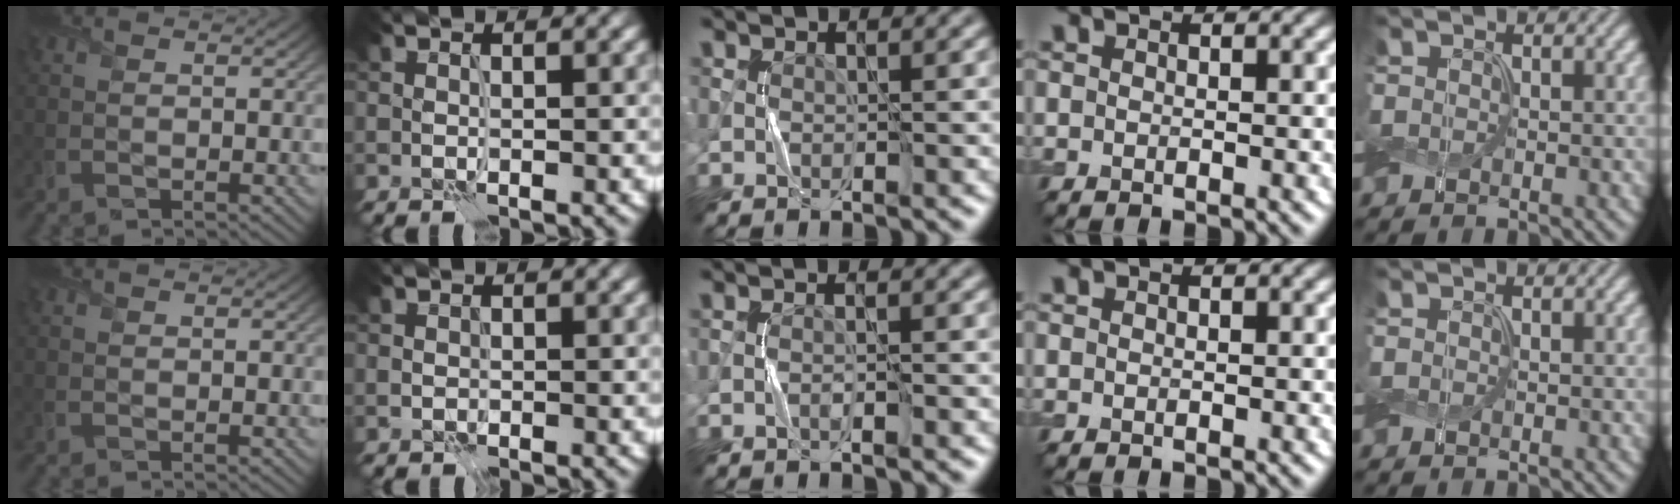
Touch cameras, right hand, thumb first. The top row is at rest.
{"thumb": {"total": 0.5, "force": [-0.1, 0.5, 0.1], "torque": [-0.001, -0.004, -0.002]}, "index": {"total": 0.7, "force": [0.1, 0.6, 0.2], "torque": [-0.005, -0.001, 0.004]}, "middle": {"total": 0.7, "force": [-0.5, 0.0, 0.5], "torque": [-0.011, 0.003, -0.010]}}